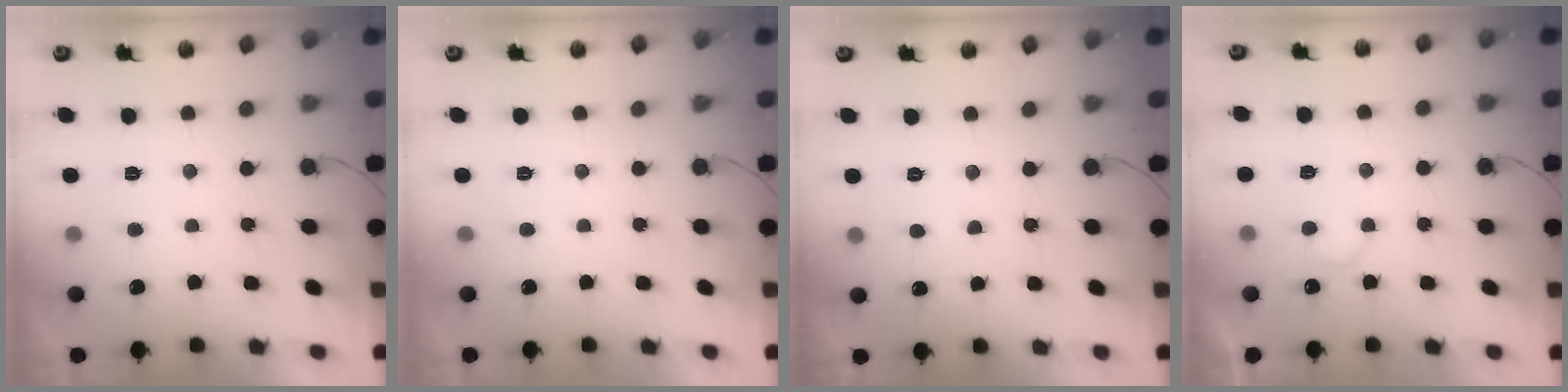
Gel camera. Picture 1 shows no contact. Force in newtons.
{"total": 1.7, "press": 1.7, "slide": 0.1}
{"total": 2.9, "press": 2.9, "slide": 0.2}
{"total": 4.3, "press": 4.3, "slide": 0.4}